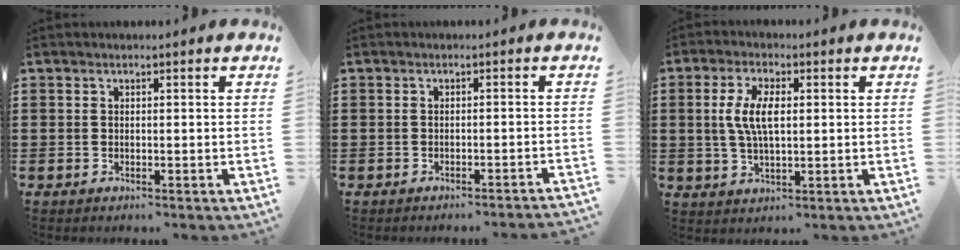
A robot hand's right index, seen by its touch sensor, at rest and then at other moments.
{"total": 1.2, "force": [-1.1, -0.1, 0.4], "torque": [-0.009, 0.001, -0.021]}
{"total": 6.3, "force": [0.6, 2.6, 5.7], "torque": [-0.128, 0.004, 0.003]}